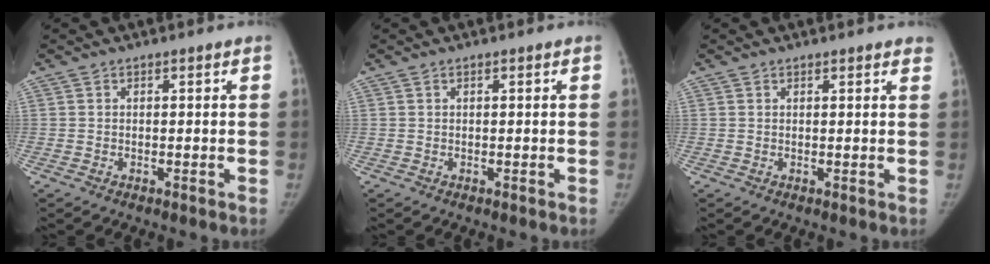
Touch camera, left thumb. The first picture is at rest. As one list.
[{"total": 0.0}, {"total": 2.4, "force": [2.1, 0.9, 0.8], "torque": [0.007, -0.003, 0.012]}]